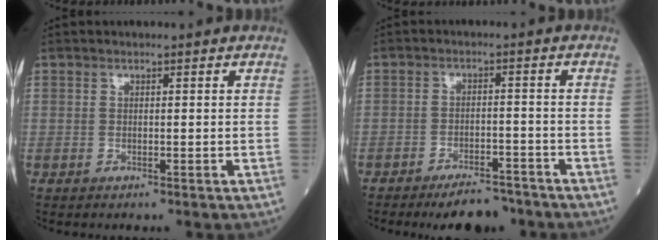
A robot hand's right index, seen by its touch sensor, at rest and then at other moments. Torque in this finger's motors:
{"motor_torque": [0.45, -0.43, 0.10, 0.00]}